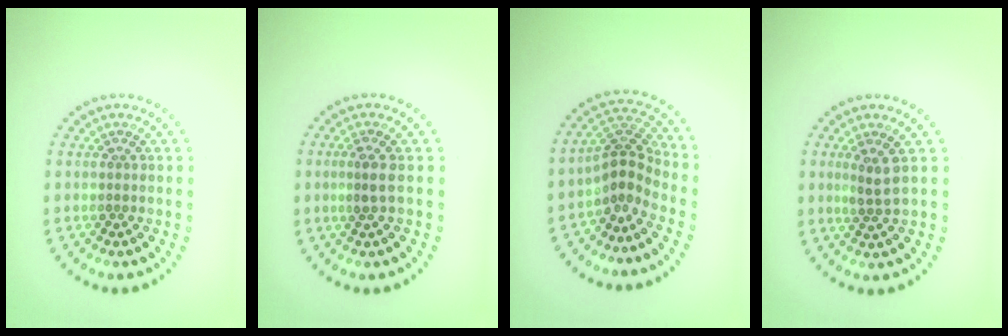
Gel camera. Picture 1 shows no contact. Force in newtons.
{"total": 1.8, "press": 1.4, "slide": 1.2}
{"total": 3.1, "press": 2.2, "slide": 2.1}
{"total": 1.9, "press": 1.3, "slide": 1.4}